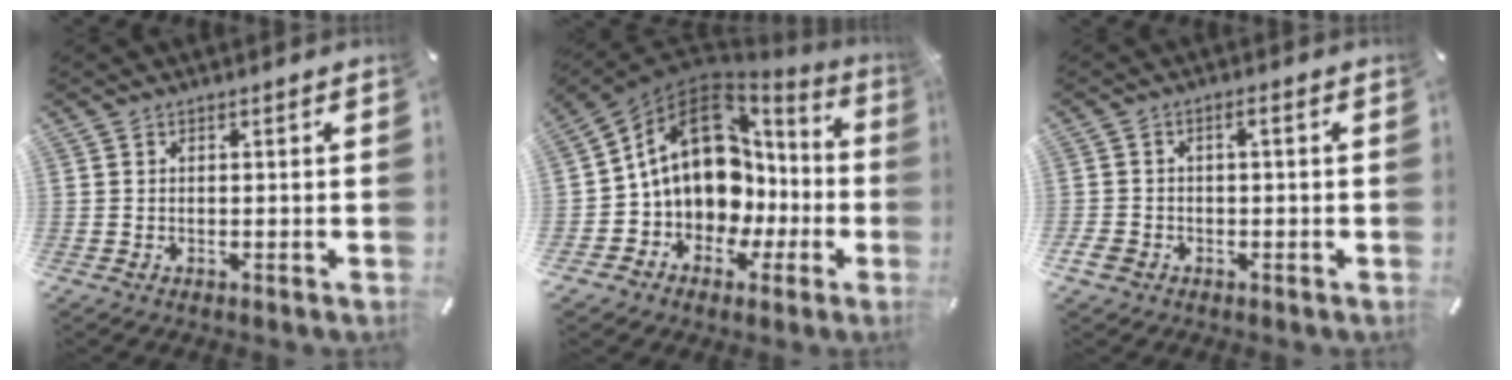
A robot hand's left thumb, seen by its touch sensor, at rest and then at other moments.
{"total": 17.0, "force": [3.8, 13.5, 9.6], "torque": [-0.178, -0.024, 0.076]}
{"total": 3.3, "force": [-1.3, 2.3, 1.8], "torque": [-0.032, 0.008, -0.025]}